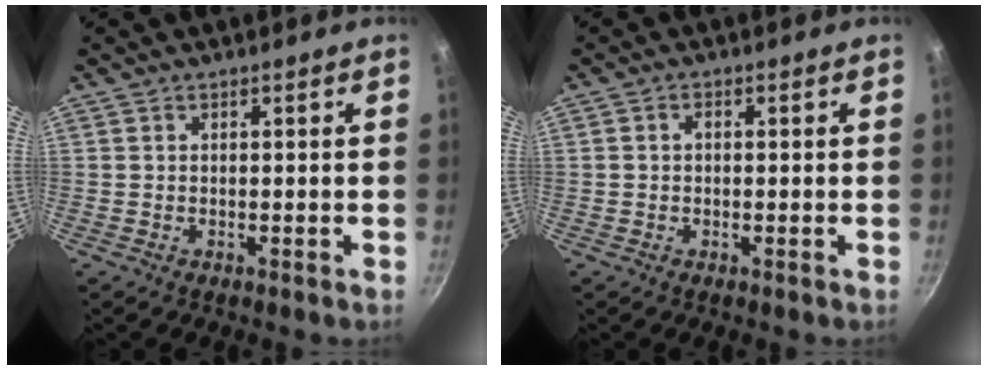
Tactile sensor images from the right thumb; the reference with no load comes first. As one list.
[{"total": 1.2, "force": [0.0, 0.9, 0.8], "torque": [-0.013, 0.007, -0.002]}]